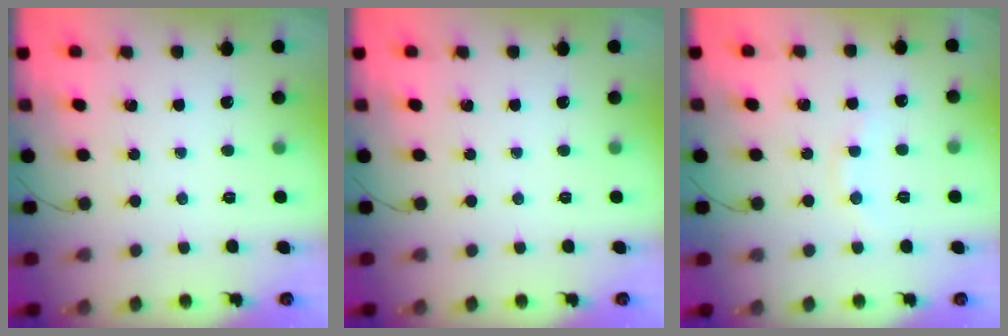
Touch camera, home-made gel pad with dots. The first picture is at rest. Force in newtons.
{"total": 0.0}
{"total": 7.4, "press": 7.2, "slide": 1.6}